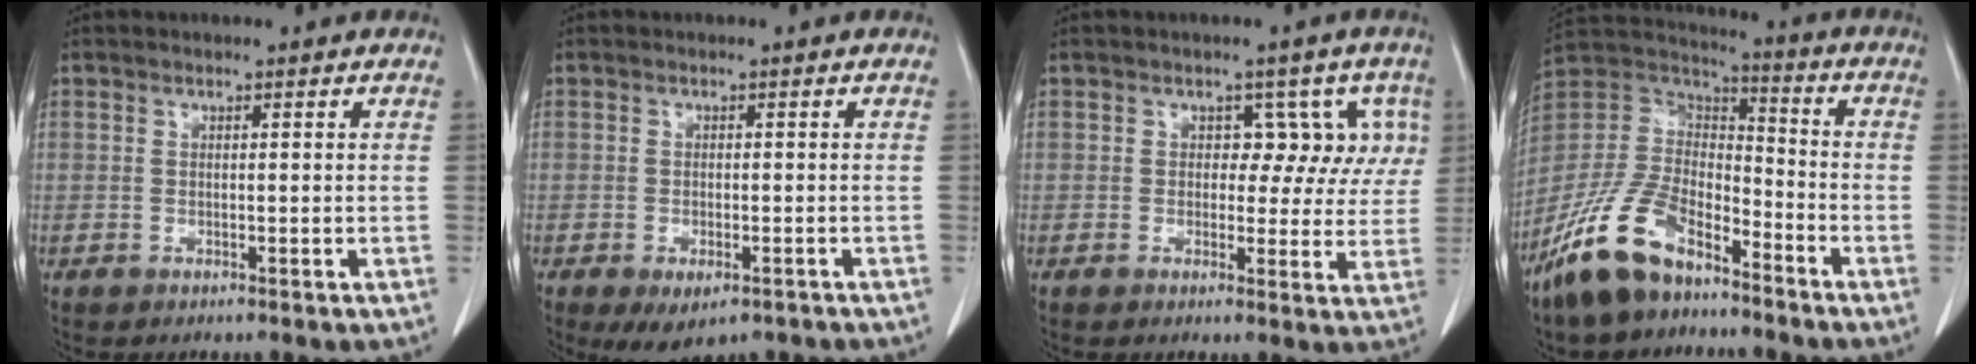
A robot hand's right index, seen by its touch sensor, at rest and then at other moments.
{"total": 5.9, "force": [-3.8, 2.7, 3.5], "torque": [-0.051, -0.007, -0.053]}
{"total": 5.9, "force": [1.8, 4.3, 3.5], "torque": [-0.013, 0.018, 0.015]}
{"total": 14.6, "force": [-10.2, 6.3, 8.2], "torque": [-0.179, 0.011, -0.203]}